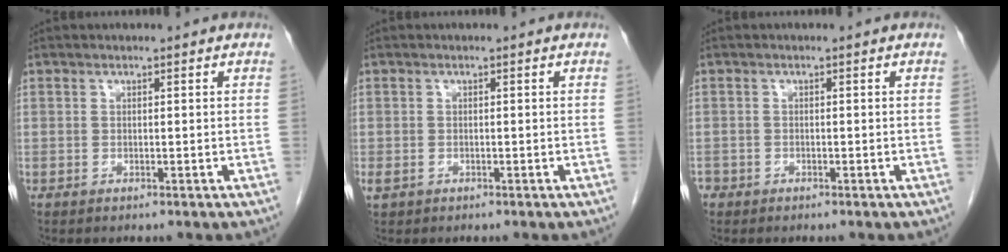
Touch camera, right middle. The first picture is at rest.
{"total": 1.2, "force": [-0.5, 1.0, 0.6], "torque": [-0.016, 0.001, -0.003]}
{"total": 1.7, "force": [-1.2, 1.2, 0.3], "torque": [-0.012, 0.001, -0.023]}